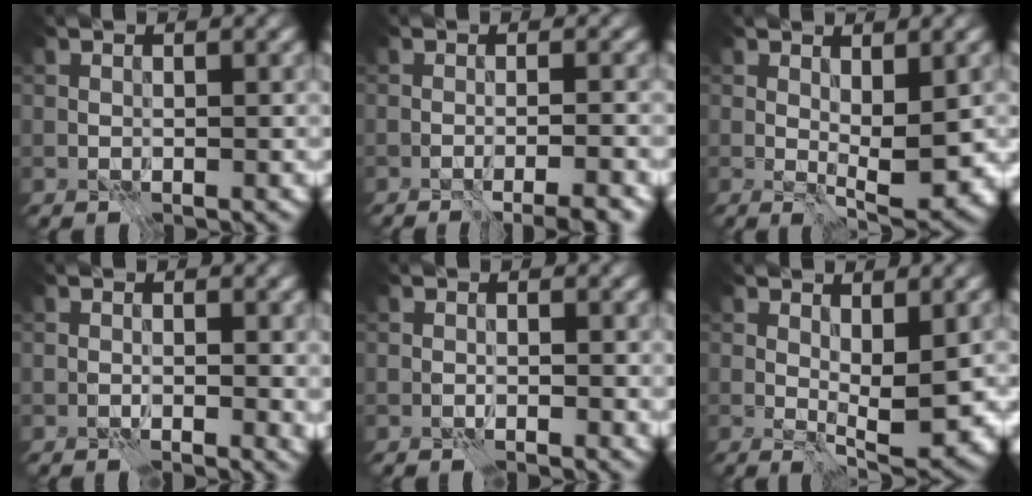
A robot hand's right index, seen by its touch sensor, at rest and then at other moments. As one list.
[{"total": 3.7, "force": [-2.7, 0.2, 2.5], "torque": [-0.031, 0.000, -0.037]}, {"total": 4.0, "force": [0.6, 1.0, 3.8], "torque": [-0.060, -0.008, 0.010]}, {"total": 0.9, "force": [0.2, 0.4, 0.7], "torque": [-0.006, -0.004, 0.004]}, {"total": 0.0}, {"total": 4.4, "force": [0.9, 1.1, 4.2], "torque": [-0.067, -0.010, 0.016]}]